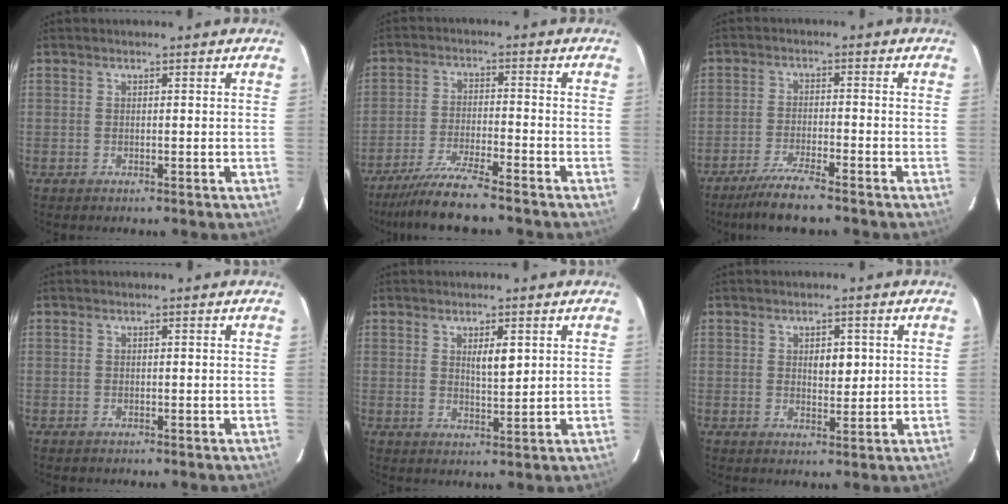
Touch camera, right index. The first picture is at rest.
{"total": 8.2, "force": [-7.0, -0.5, 4.2], "torque": [-0.073, -0.028, -0.125]}
{"total": 7.0, "force": [-5.7, -0.1, 4.1], "torque": [-0.074, -0.020, -0.100]}
{"total": 0.0}
{"total": 3.3, "force": [1.3, 0.8, 3.0], "torque": [-0.050, -0.004, 0.022]}
{"total": 3.3, "force": [0.8, 1.7, 2.7], "torque": [-0.038, -0.001, 0.015]}